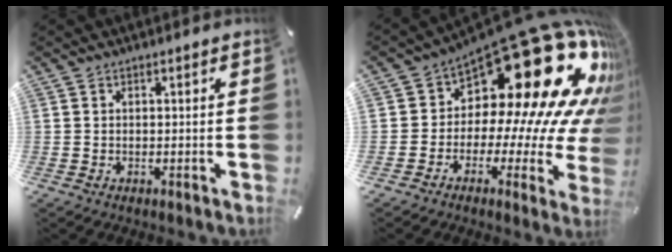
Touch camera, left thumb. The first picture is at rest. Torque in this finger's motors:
{"motor_torque": [1.60, 1.61, 1.45, 0.68, 0.12]}